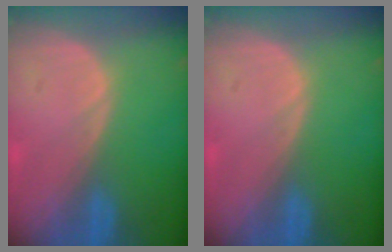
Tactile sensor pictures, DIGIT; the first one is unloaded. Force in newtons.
{"total": 0.0}